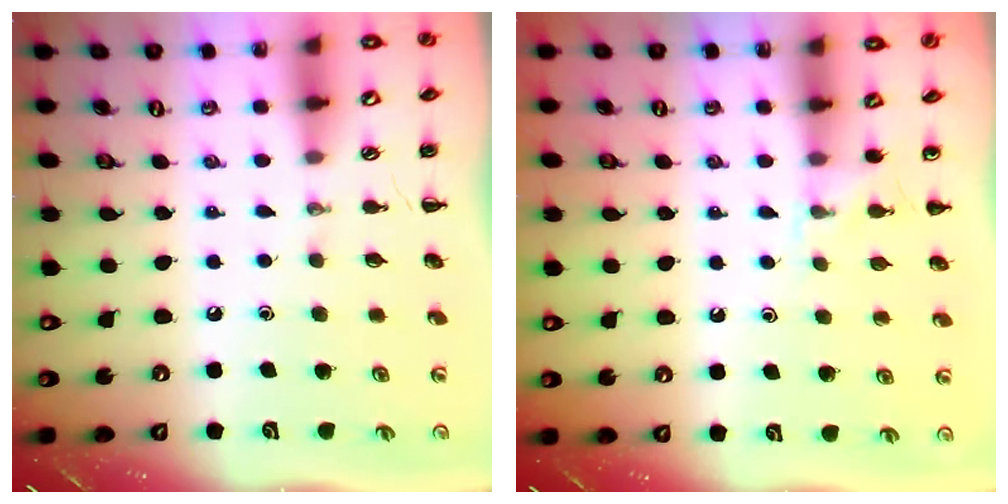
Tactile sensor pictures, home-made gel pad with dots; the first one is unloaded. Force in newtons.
{"total": 4.6, "press": 4.3, "slide": 1.8}